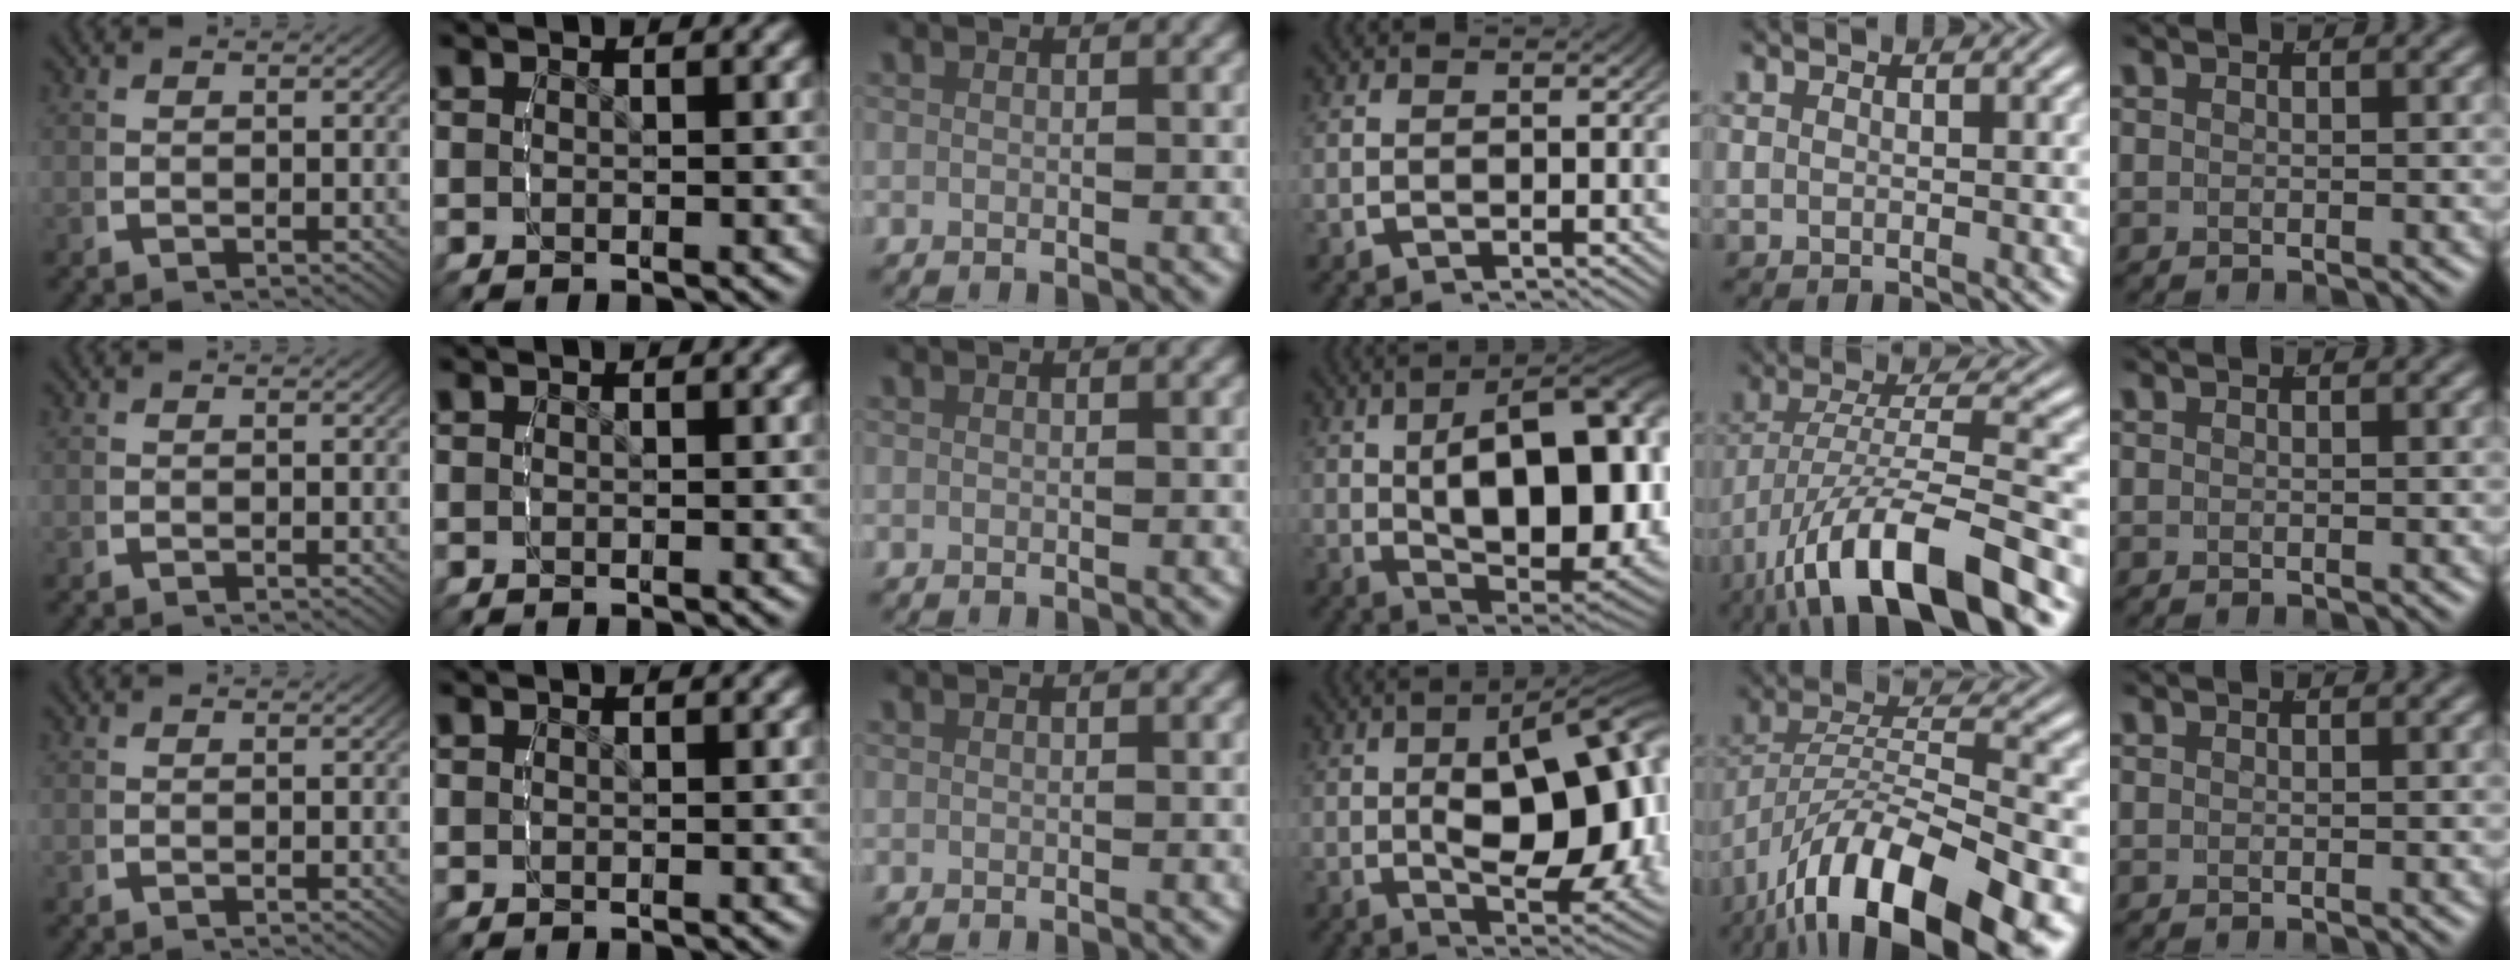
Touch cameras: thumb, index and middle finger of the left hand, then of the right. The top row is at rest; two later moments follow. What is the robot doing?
{"motion": "lift_and_place", "object": "legos"}